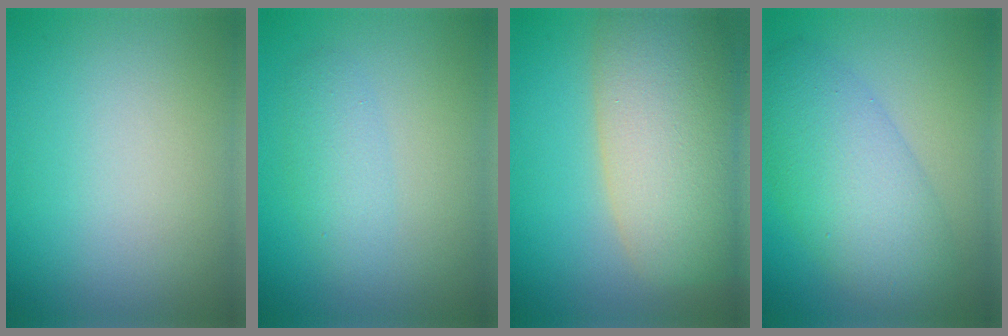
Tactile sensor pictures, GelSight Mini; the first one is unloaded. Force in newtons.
{"total": 2.2, "press": 2.2, "slide": 0.1}
{"total": 11.6, "press": 11.6, "slide": 0.9}
{"total": 6.8, "press": 6.8, "slide": 0.3}